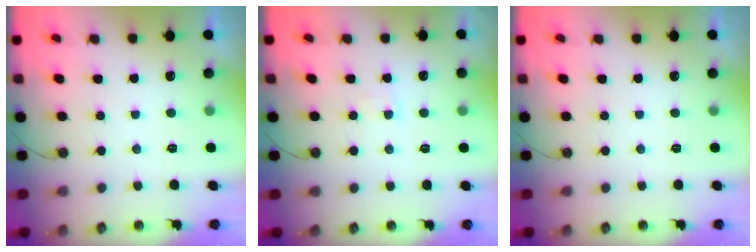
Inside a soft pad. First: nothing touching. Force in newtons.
{"total": 3.0, "press": 3.0, "slide": 0.4}
{"total": 0.0}